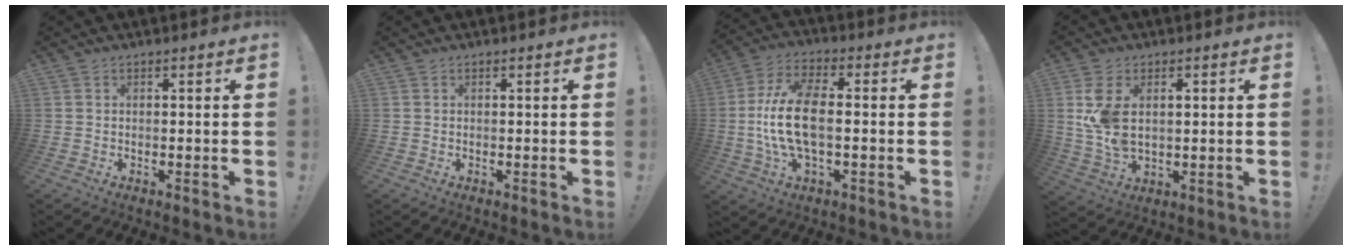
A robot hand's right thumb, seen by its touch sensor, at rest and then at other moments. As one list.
[{"total": 0.0}, {"total": 14.2, "force": [-0.9, 6.3, 12.7], "torque": [-0.264, 0.001, -0.017]}, {"total": 9.1, "force": [2.5, 5.4, 6.9], "torque": [-0.126, -0.019, 0.042]}]